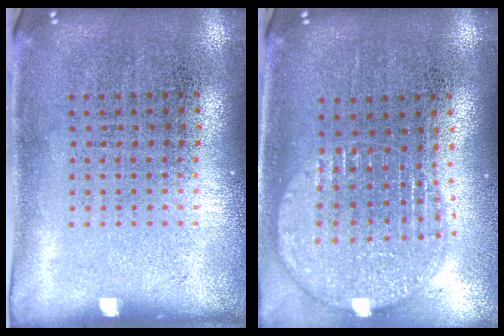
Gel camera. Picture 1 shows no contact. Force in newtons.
{"total": 1.6, "press": 1.4, "slide": 0.8}